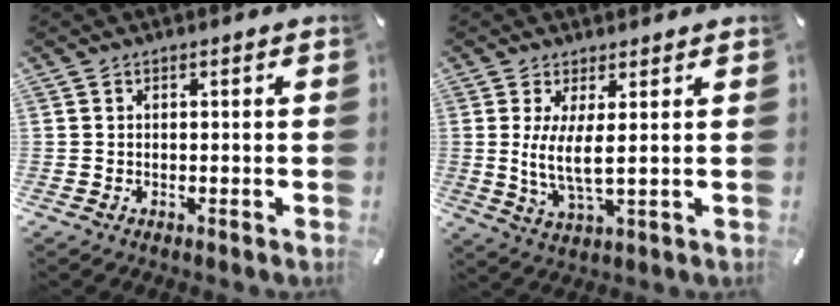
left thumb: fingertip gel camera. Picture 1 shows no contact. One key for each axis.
{"total": 7.0, "fx": 1.3, "fy": 1.4, "fz": 6.7, "tx": -0.148, "ty": -0.015, "tz": 0.021}